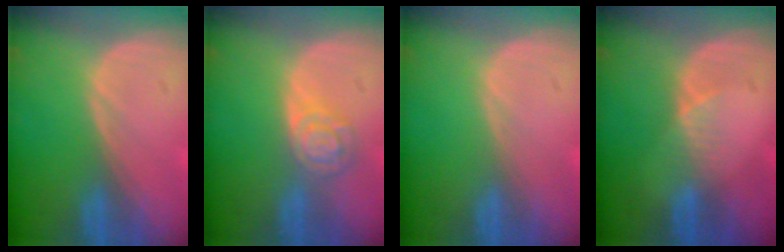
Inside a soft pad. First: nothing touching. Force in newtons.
{"total": 5.3, "press": 4.6, "slide": 2.6}
{"total": 0.0}
{"total": 2.6, "press": 2.2, "slide": 1.4}